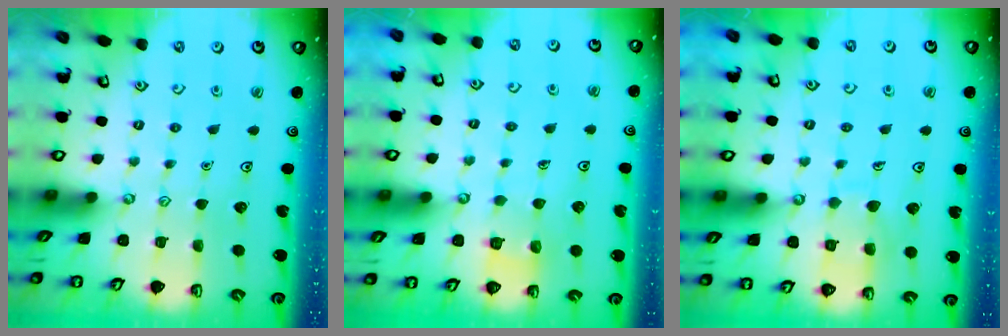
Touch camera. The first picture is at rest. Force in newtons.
{"total": 2.6, "press": 2.6, "slide": 0.1}
{"total": 7.8, "press": 7.8, "slide": 0.7}